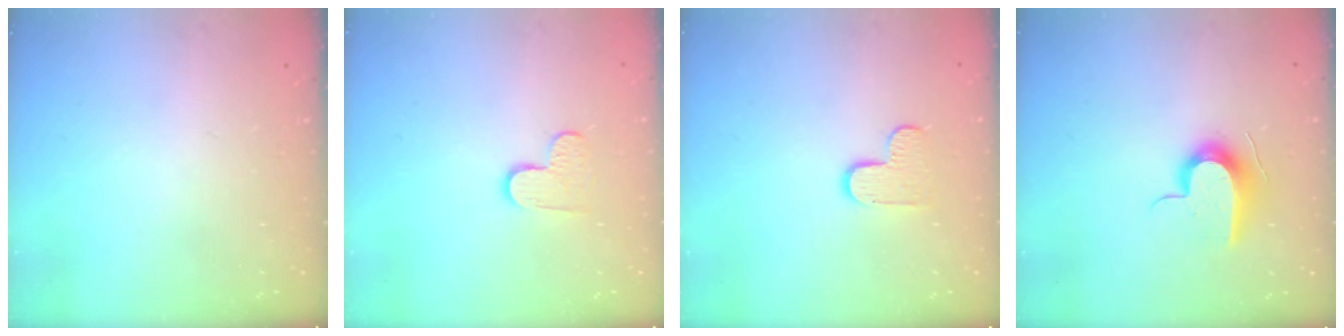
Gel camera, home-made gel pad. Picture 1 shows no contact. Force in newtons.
{"total": 4.9, "press": 4.8, "slide": 0.4}
{"total": 7.5, "press": 7.5, "slide": 0.4}
{"total": 10.1, "press": 10.1, "slide": 0.9}